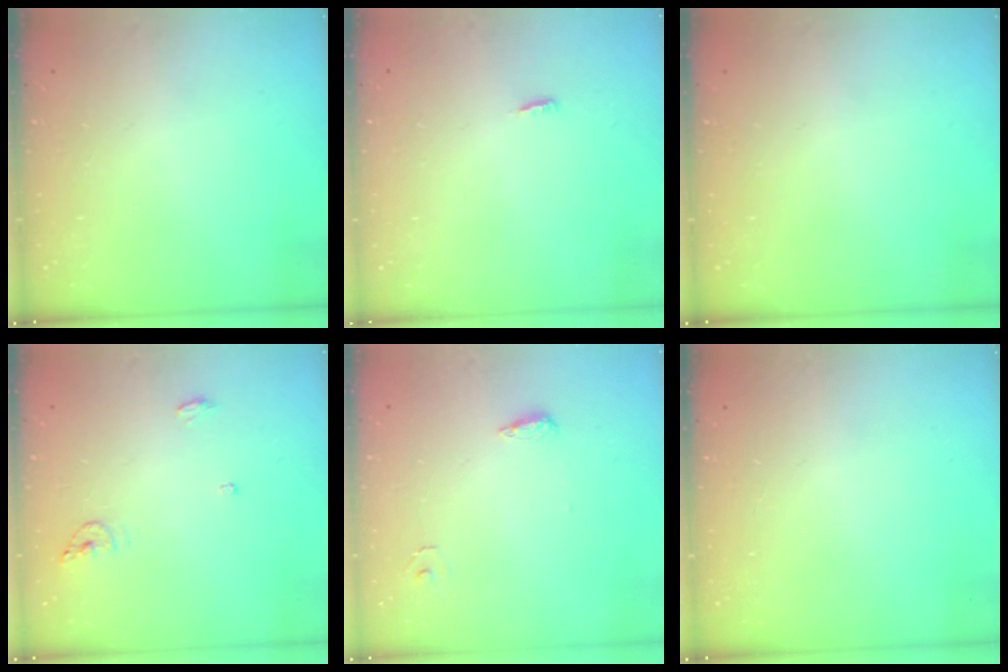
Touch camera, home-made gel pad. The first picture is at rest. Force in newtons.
{"total": 2.8, "press": 2.7, "slide": 0.8}
{"total": 0.0}
{"total": 5.9, "press": 5.6, "slide": 1.7}
{"total": 6.2, "press": 6.0, "slide": 1.2}
{"total": 0.0}